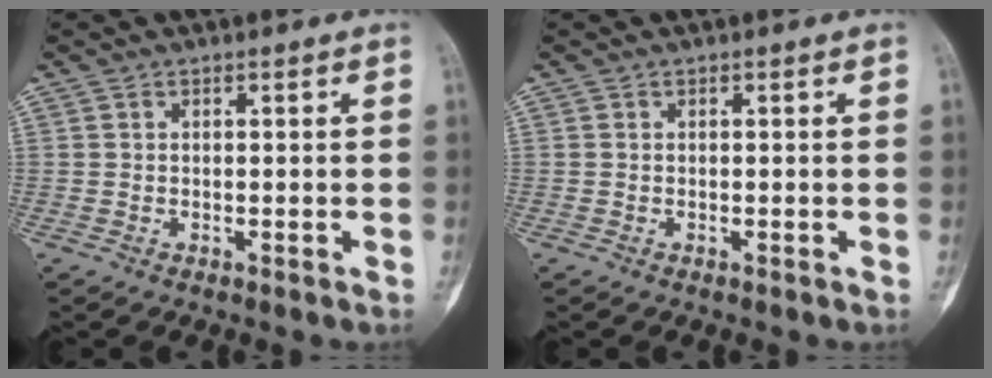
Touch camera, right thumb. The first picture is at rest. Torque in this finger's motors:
{"motor_torque": [0.19, 0.10, 0.06, -0.10, -0.02]}